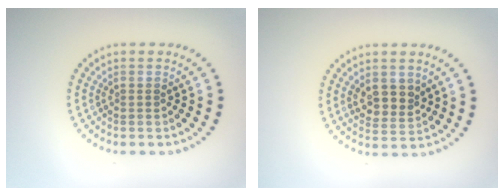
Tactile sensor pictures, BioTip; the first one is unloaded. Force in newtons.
{"total": 2.7, "press": 2.4, "slide": 1.1}